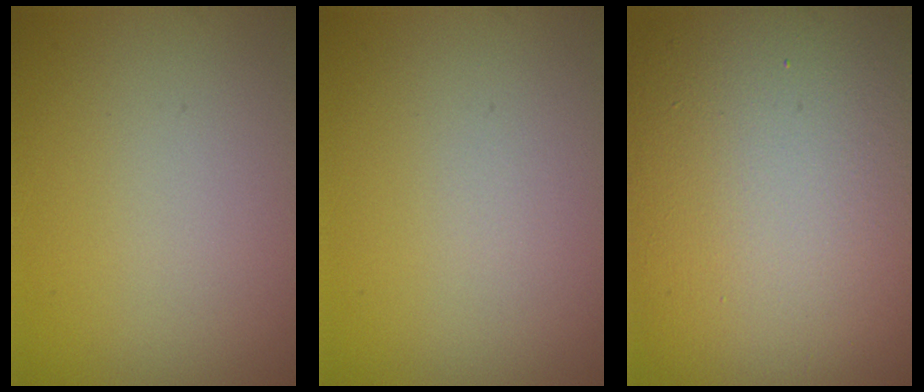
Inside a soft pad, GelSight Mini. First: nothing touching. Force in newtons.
{"total": 0.0}
{"total": 18.1, "press": 18.1, "slide": 1.1}